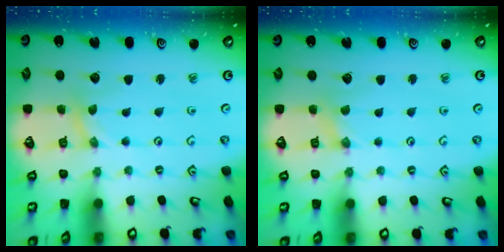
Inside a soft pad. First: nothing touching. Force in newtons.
{"total": 0.8, "press": 0.8, "slide": 0.1}